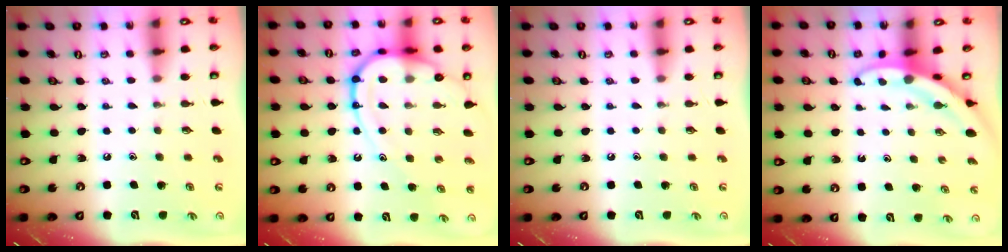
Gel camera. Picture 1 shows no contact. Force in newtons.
{"total": 15.2, "press": 15.2, "slide": 1.4}
{"total": 0.0}
{"total": 3.3, "press": 3.3, "slide": 0.2}